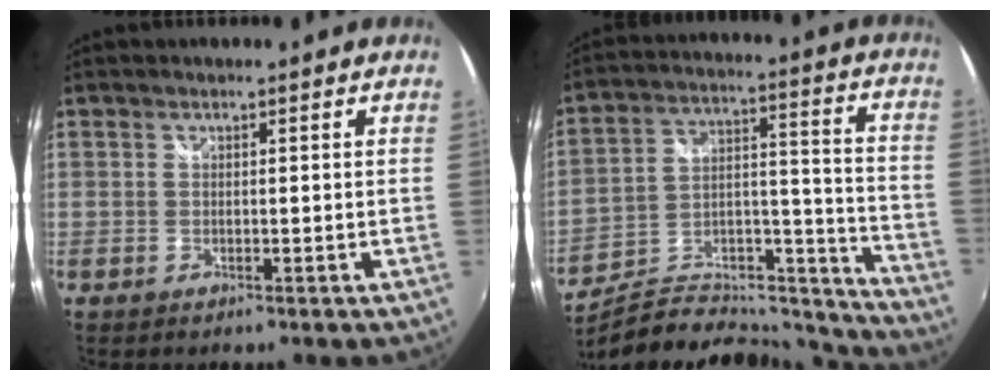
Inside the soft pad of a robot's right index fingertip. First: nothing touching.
{"total": 24.5, "force": [-20.9, 8.3, 9.6], "torque": [-0.141, 0.046, -0.297]}